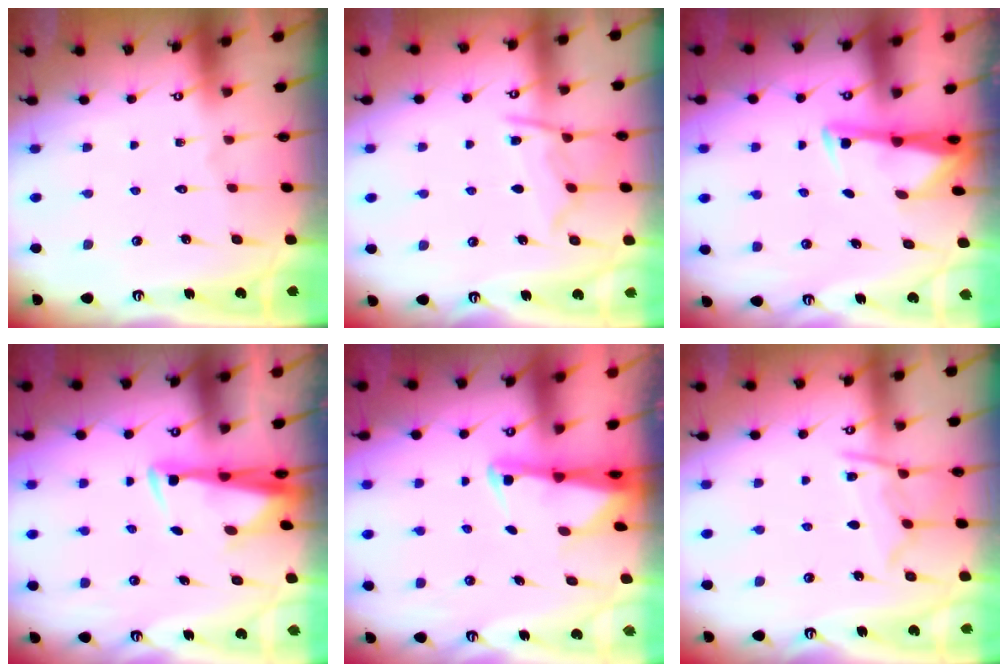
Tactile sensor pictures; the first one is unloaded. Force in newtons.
{"total": 9.8, "press": 9.7, "slide": 1.0}
{"total": 3.1, "press": 3.1, "slide": 0.4}
{"total": 3.3, "press": 3.2, "slide": 0.7}
{"total": 2.6, "press": 2.6, "slide": 0.5}
{"total": 9.8, "press": 9.7, "slide": 1.0}